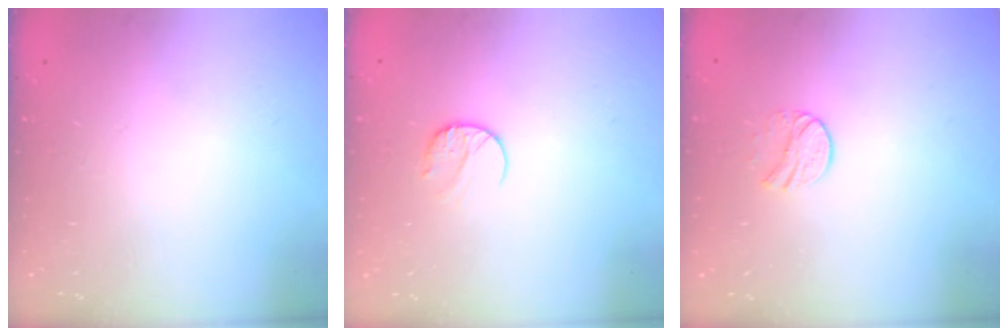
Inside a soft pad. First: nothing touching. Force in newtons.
{"total": 7.1, "press": 7.1, "slide": 0.8}
{"total": 7.3, "press": 7.3, "slide": 0.6}